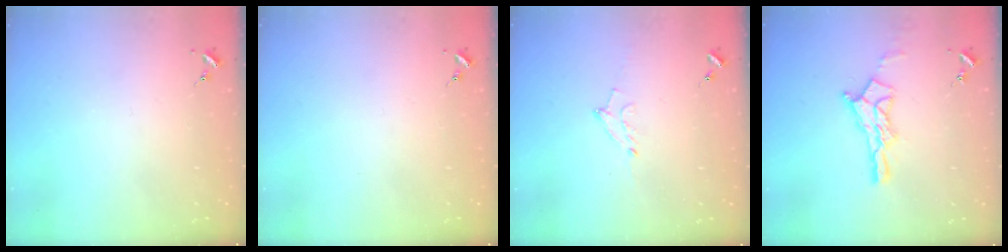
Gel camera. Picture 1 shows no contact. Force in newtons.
{"total": 0.0}
{"total": 6.2, "press": 6.1, "slide": 0.9}
{"total": 12.4, "press": 12.4, "slide": 1.0}